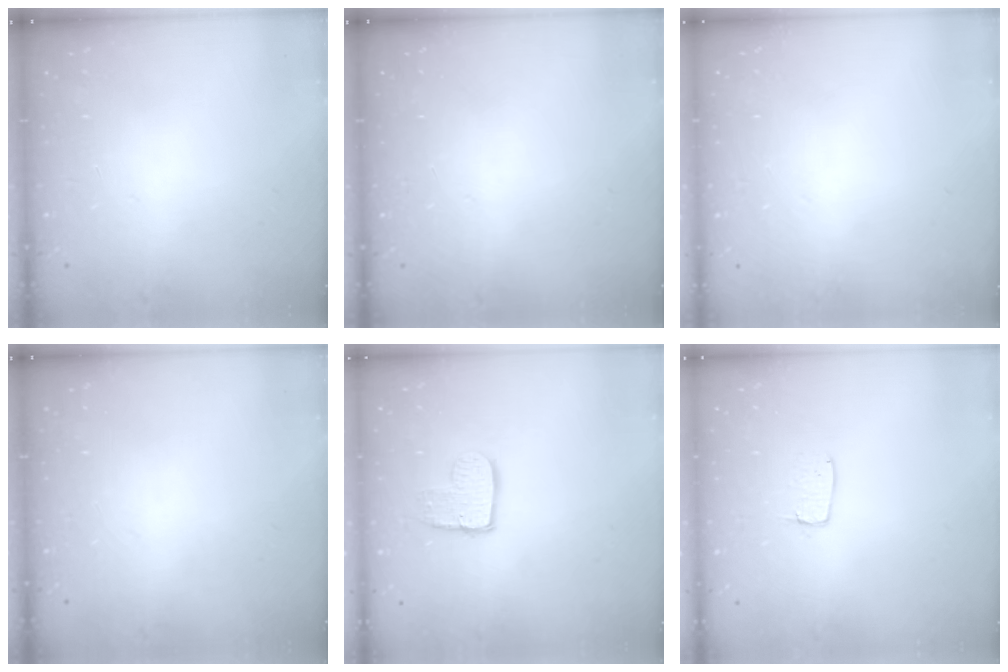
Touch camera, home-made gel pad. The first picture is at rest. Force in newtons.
{"total": 0.0}
{"total": 0.0}
{"total": 0.0}
{"total": 9.0, "press": 9.0, "slide": 0.7}
{"total": 3.9, "press": 3.9, "slide": 0.3}